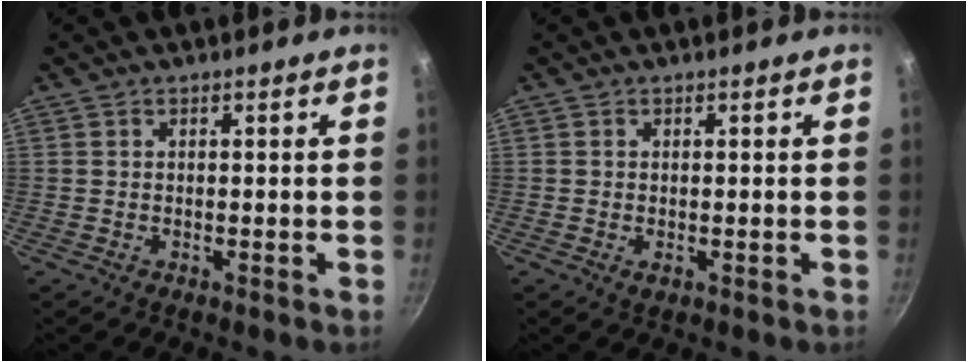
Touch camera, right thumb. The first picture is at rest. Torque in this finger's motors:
{"motor_torque": [-0.17, 0.11, -0.05, 0.00, 0.03]}